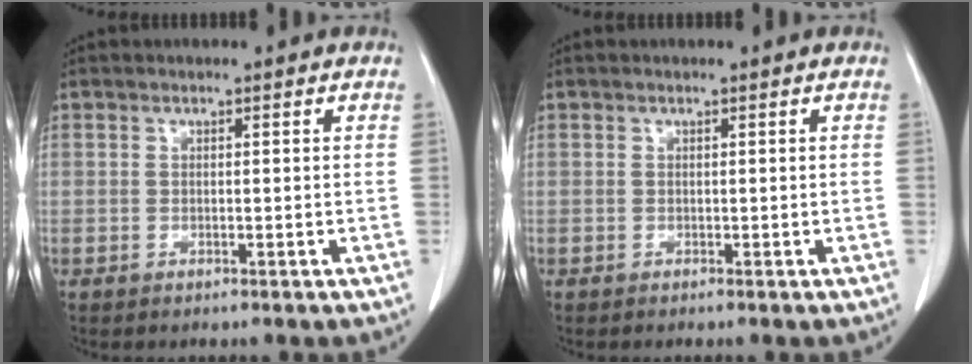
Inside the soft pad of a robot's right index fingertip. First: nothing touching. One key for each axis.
{"total": 0.0}